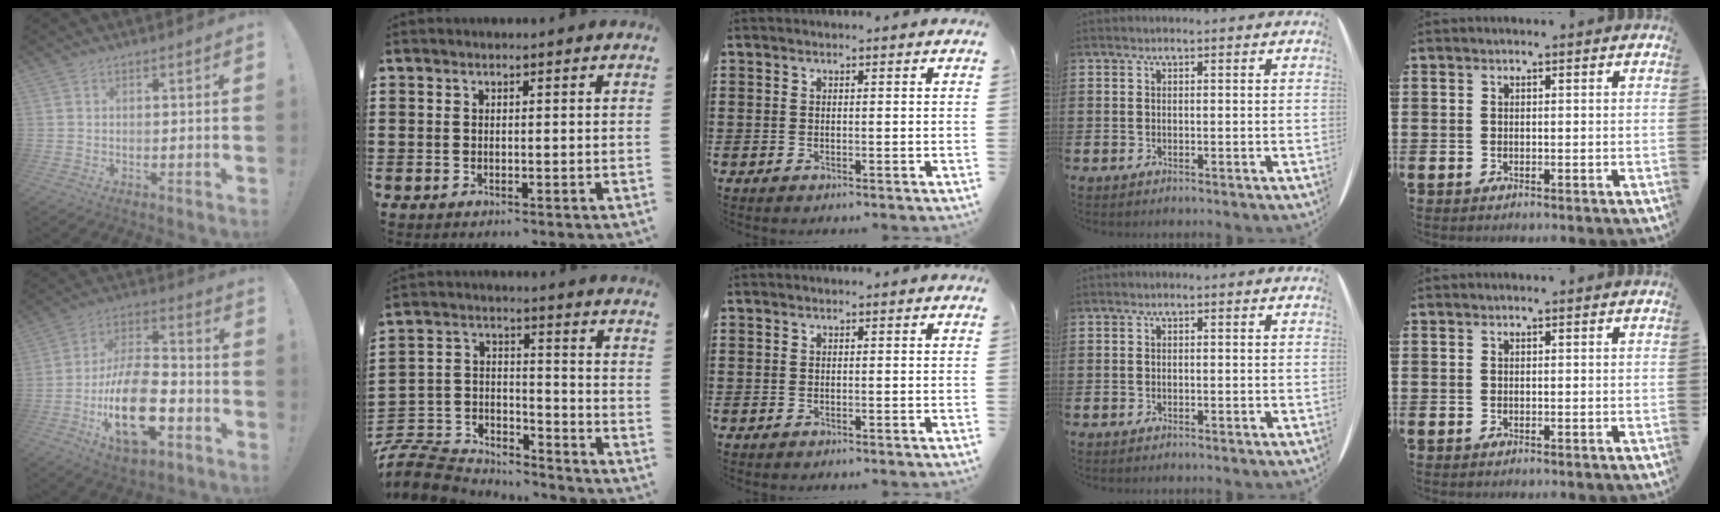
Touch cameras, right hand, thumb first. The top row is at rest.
{"thumb": {"total": 21.6, "force": [-8.0, 10.7, 16.9], "torque": [-0.301, 0.042, -0.130]}, "index": {"total": 8.5, "force": [-8.0, 2.5, 1.6], "torque": [-0.047, 0.013, -0.161]}}